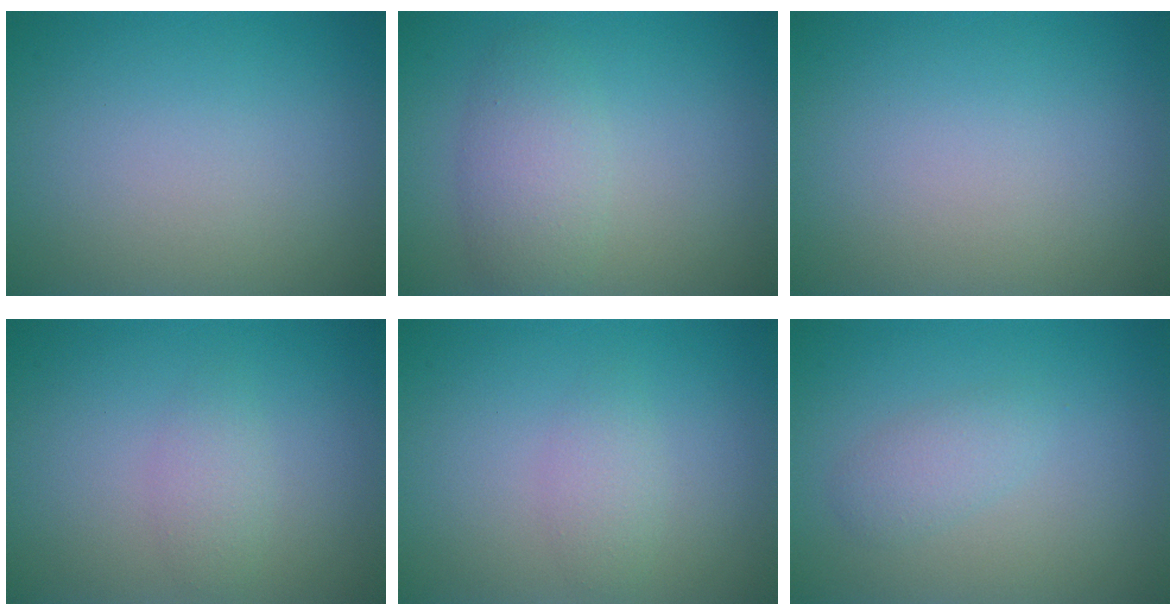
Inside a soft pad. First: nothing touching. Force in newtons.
{"total": 3.4, "press": 3.4, "slide": 0.3}
{"total": 0.0}
{"total": 1.6, "press": 1.6, "slide": 0.1}
{"total": 1.6, "press": 1.6, "slide": 0.1}
{"total": 1.8, "press": 1.8, "slide": 0.2}